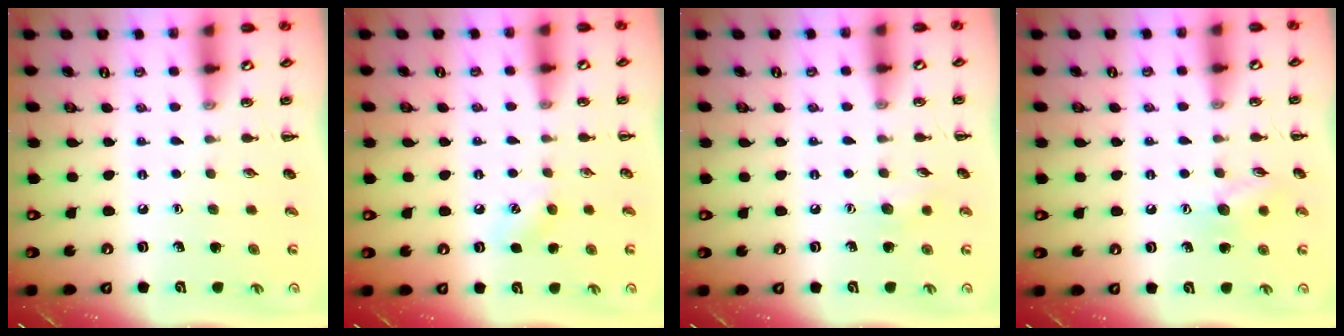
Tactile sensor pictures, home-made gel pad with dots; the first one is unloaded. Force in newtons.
{"total": 3.8, "press": 3.6, "slide": 1.0}
{"total": 5.4, "press": 5.3, "slide": 1.2}
{"total": 8.2, "press": 8.1, "slide": 1.3}